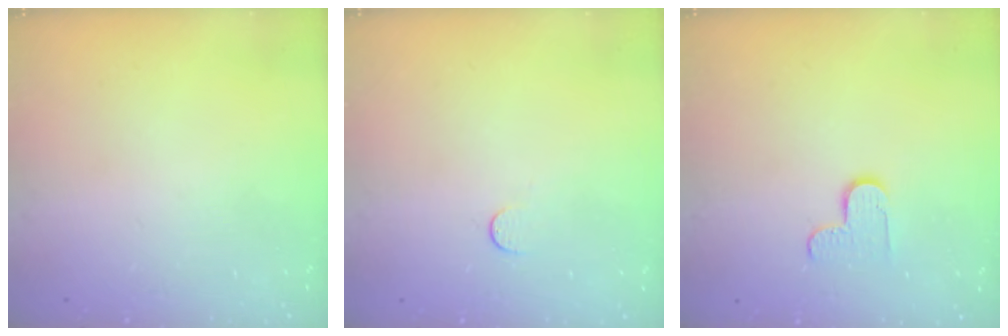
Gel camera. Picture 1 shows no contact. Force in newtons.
{"total": 3.3, "press": 3.2, "slide": 0.3}
{"total": 5.6, "press": 5.5, "slide": 0.4}